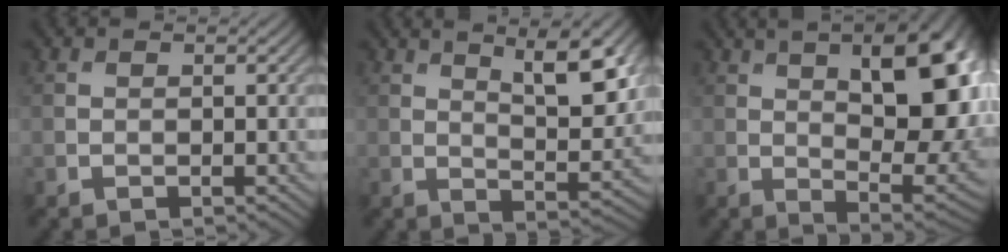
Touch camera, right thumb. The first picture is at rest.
{"total": 8.9, "force": [4.2, 2.7, 7.3], "torque": [-0.114, -0.002, 0.068]}
{"total": 16.3, "force": [4.3, 7.3, 13.9], "torque": [-0.191, 0.015, 0.058]}